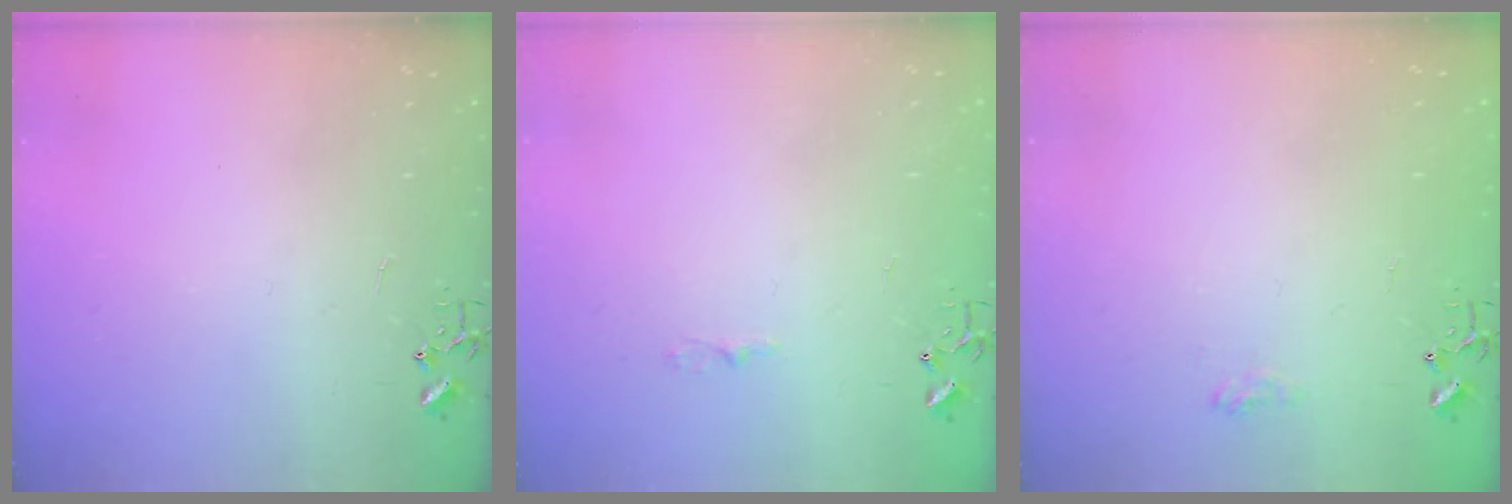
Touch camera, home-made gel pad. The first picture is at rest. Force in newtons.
{"total": 3.5, "press": 3.4, "slide": 0.4}
{"total": 5.8, "press": 5.7, "slide": 0.7}